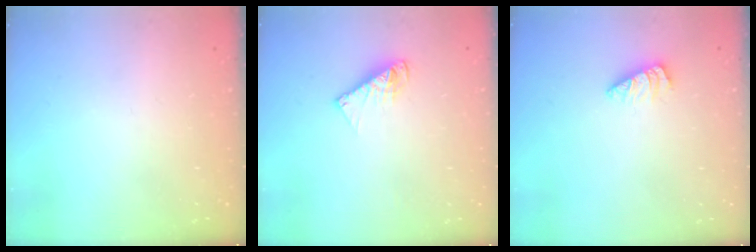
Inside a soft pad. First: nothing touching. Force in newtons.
{"total": 7.1, "press": 7.1, "slide": 0.6}
{"total": 1.5, "press": 1.5, "slide": 0.3}